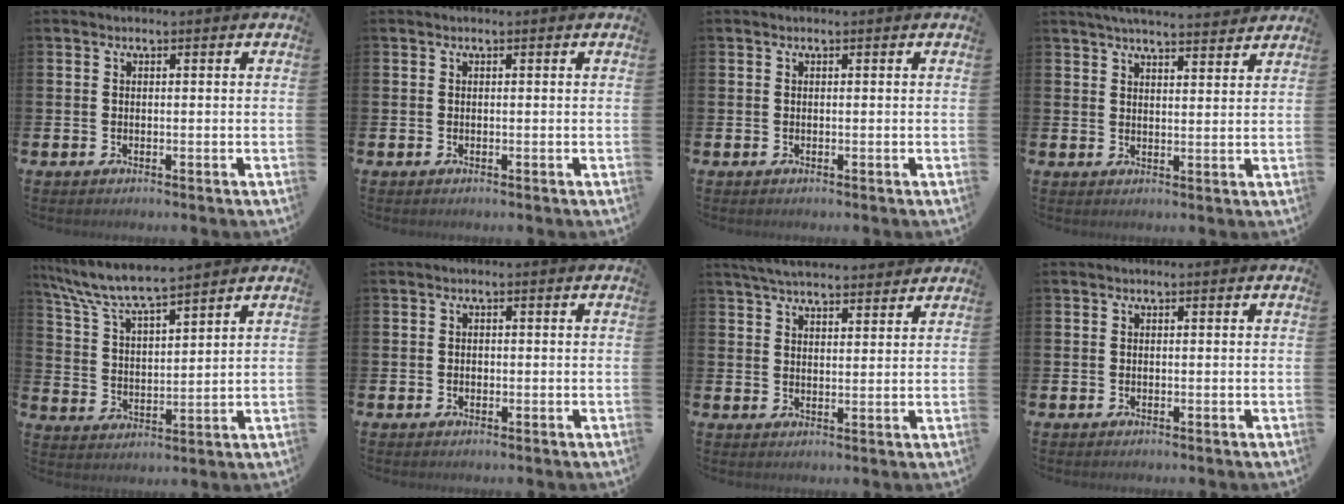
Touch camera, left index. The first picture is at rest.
{"total": 0.0}
{"total": 0.0}
{"total": 4.4, "force": [4.4, 0.0, 0.8], "torque": [-0.022, -0.022, 0.078]}
{"total": 7.6, "force": [7.1, 0.6, 2.6], "torque": [-0.080, -0.040, 0.125]}
{"total": 0.7, "force": [-0.2, 0.6, 0.2], "torque": [-0.001, 0.002, -0.006]}
{"total": 5.0, "force": [4.8, 0.8, 1.1], "torque": [-0.031, -0.019, 0.088]}
{"total": 0.0}